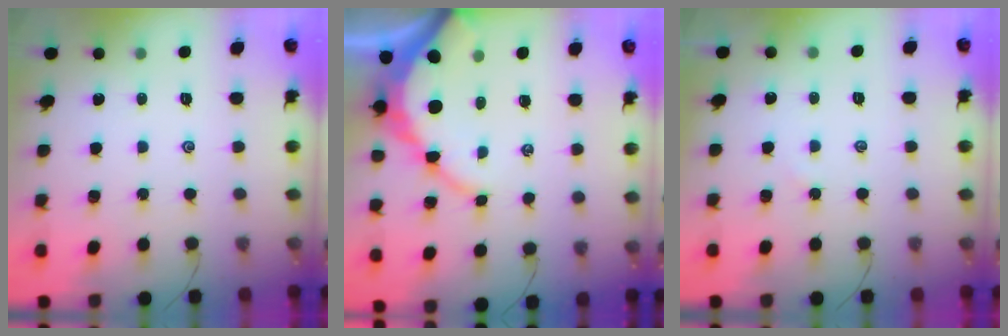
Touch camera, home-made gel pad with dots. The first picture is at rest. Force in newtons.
{"total": 11.1, "press": 11.0, "slide": 1.2}
{"total": 2.4, "press": 2.4, "slide": 0.3}